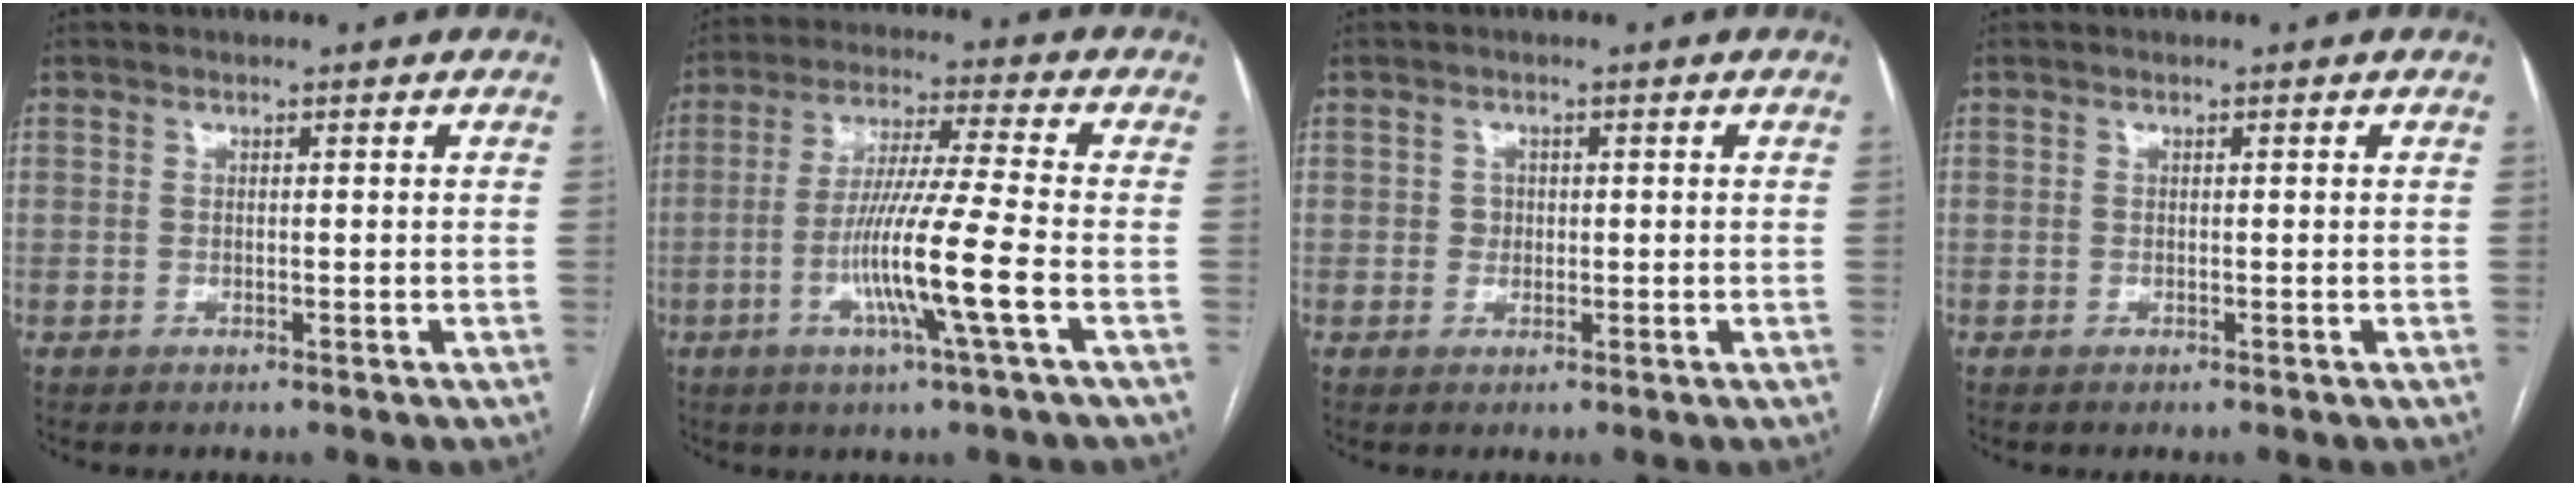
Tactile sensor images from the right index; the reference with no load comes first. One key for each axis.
{"total": 11.7, "fx": -3.6, "fy": -1.2, "fz": 11.1, "tx": -0.214, "ty": -0.013, "tz": -0.071}
{"total": 1.5, "fx": 0.1, "fy": 1.4, "fz": 0.5, "tx": -0.006, "ty": 0.002, "tz": 0.002}
{"total": 0.0}